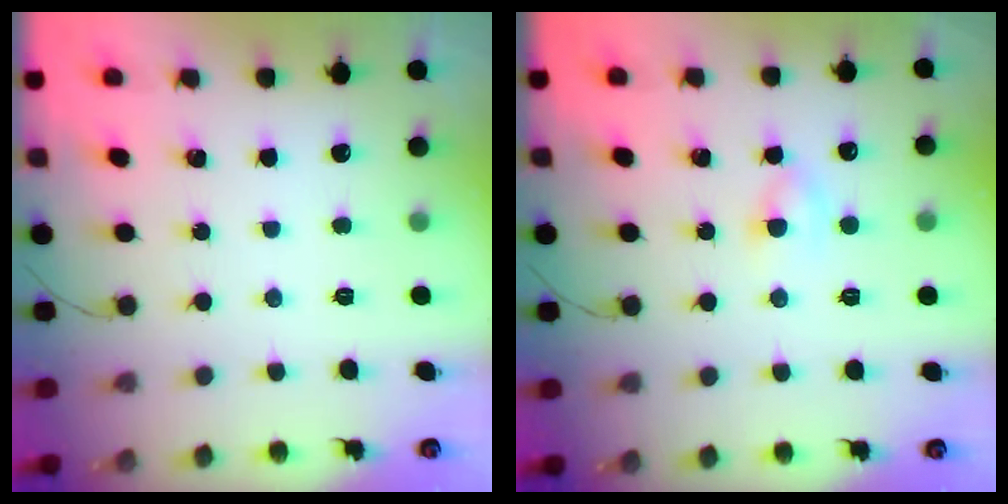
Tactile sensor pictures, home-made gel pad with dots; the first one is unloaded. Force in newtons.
{"total": 3.6, "press": 3.4, "slide": 1.3}